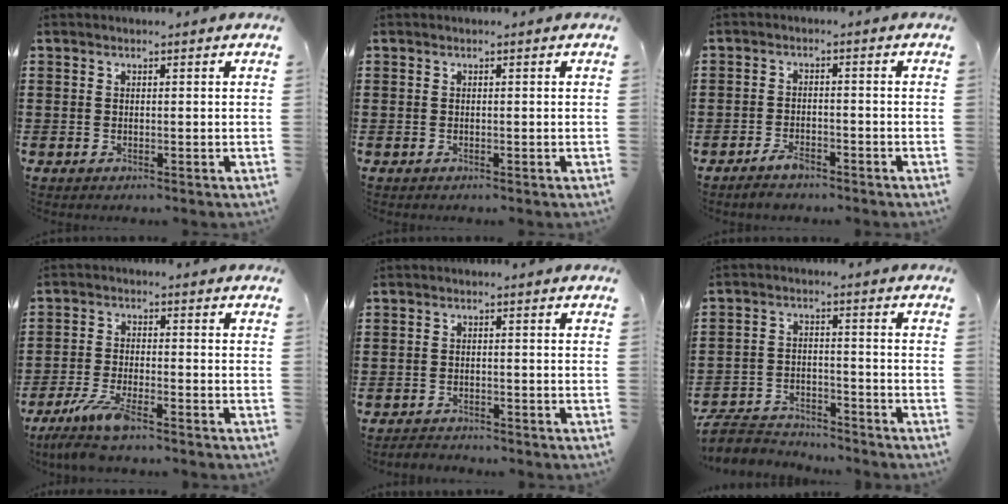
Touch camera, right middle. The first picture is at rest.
{"total": 0.0}
{"total": 2.7, "force": [-2.3, 0.9, 1.2], "torque": [-0.030, 0.002, -0.046]}
{"total": 6.0, "force": [-4.6, 0.7, 3.7], "torque": [-0.094, -0.019, -0.091]}
{"total": 1.5, "force": [-1.5, 0.2, 0.0], "torque": [-0.005, 0.002, -0.033]}
{"total": 5.0, "force": [-4.8, 1.1, 0.9], "torque": [-0.028, 0.006, -0.100]}